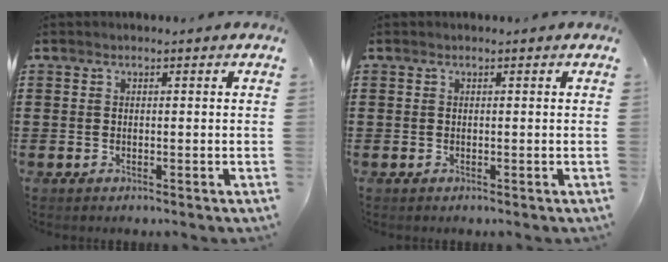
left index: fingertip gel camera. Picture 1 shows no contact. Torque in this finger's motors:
{"motor_torque": [0.03, -0.03, 0.04, -0.01]}